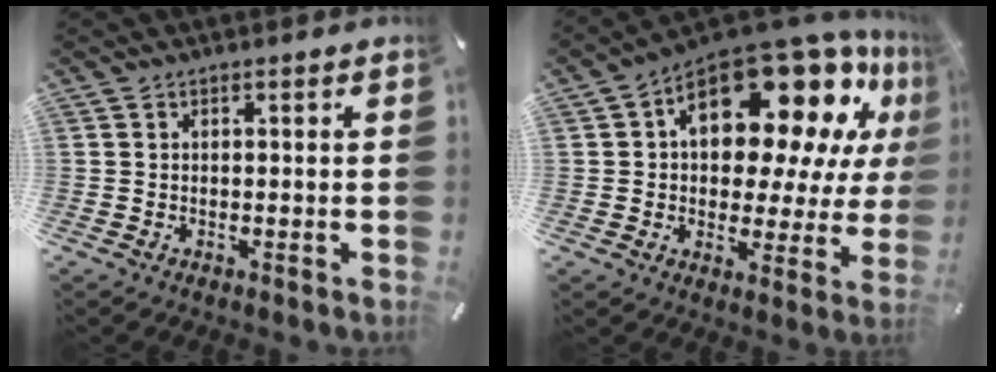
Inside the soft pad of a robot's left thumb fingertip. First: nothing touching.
{"total": 21.8, "force": [10.9, 11.8, 14.7], "torque": [-0.210, -0.082, 0.184]}